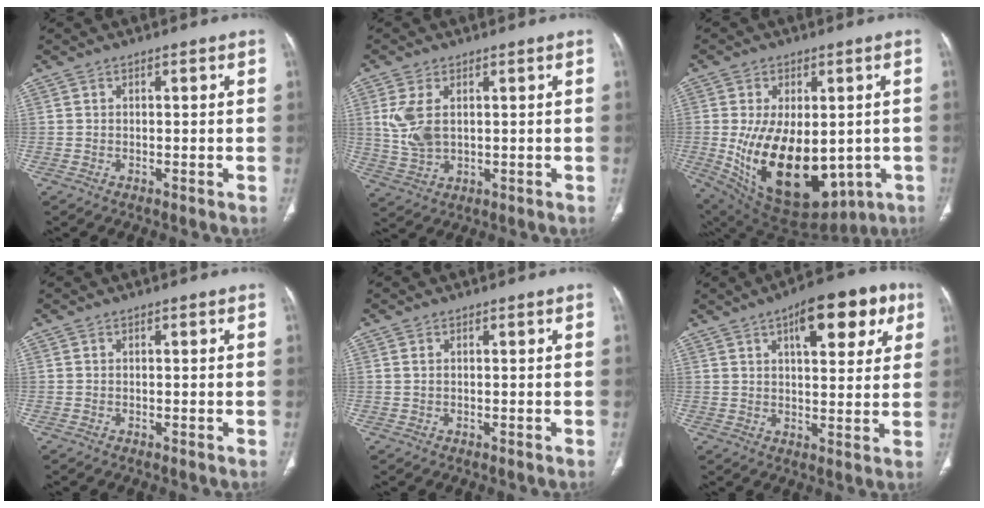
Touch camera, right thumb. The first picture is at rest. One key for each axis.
{"total": 7.0, "fx": 1.6, "fy": 4.1, "fz": 5.5, "tx": -0.126, "ty": -0.004, "tz": 0.041}
{"total": 23.0, "fx": -3.7, "fy": 13.4, "fz": 18.3, "tx": -0.310, "ty": -0.022, "tz": -0.016}
{"total": 0.0}
{"total": 0.6, "fx": 0.3, "fy": 0.3, "fz": 0.5, "tx": -0.013, "ty": 0.005, "tz": 0.007}
{"total": 15.1, "fx": 6.9, "fy": 6.3, "fz": 11.8, "tx": -0.119, "ty": -0.007, "tz": 0.089}